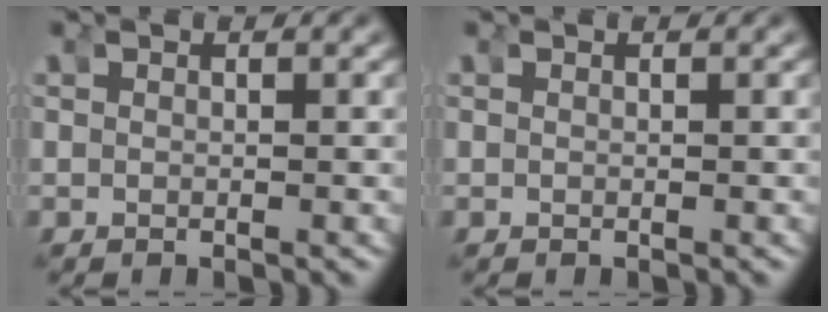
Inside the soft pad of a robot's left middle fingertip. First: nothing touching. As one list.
[{"total": 0.0}]